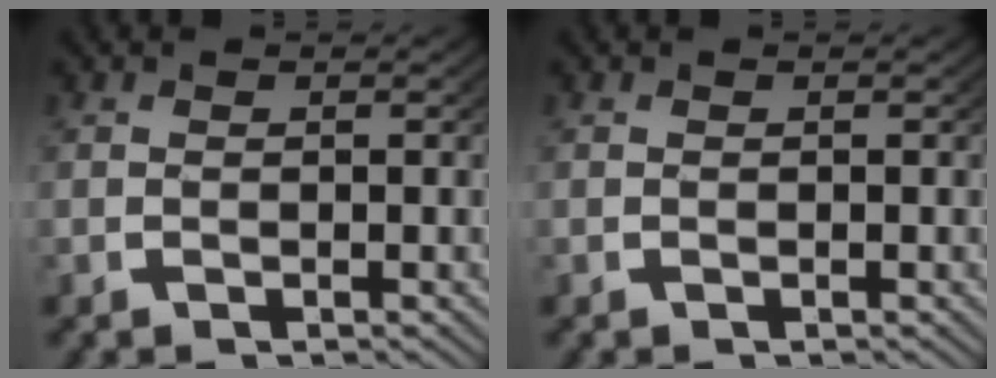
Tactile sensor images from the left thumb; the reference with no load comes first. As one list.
[{"total": 0.0}]